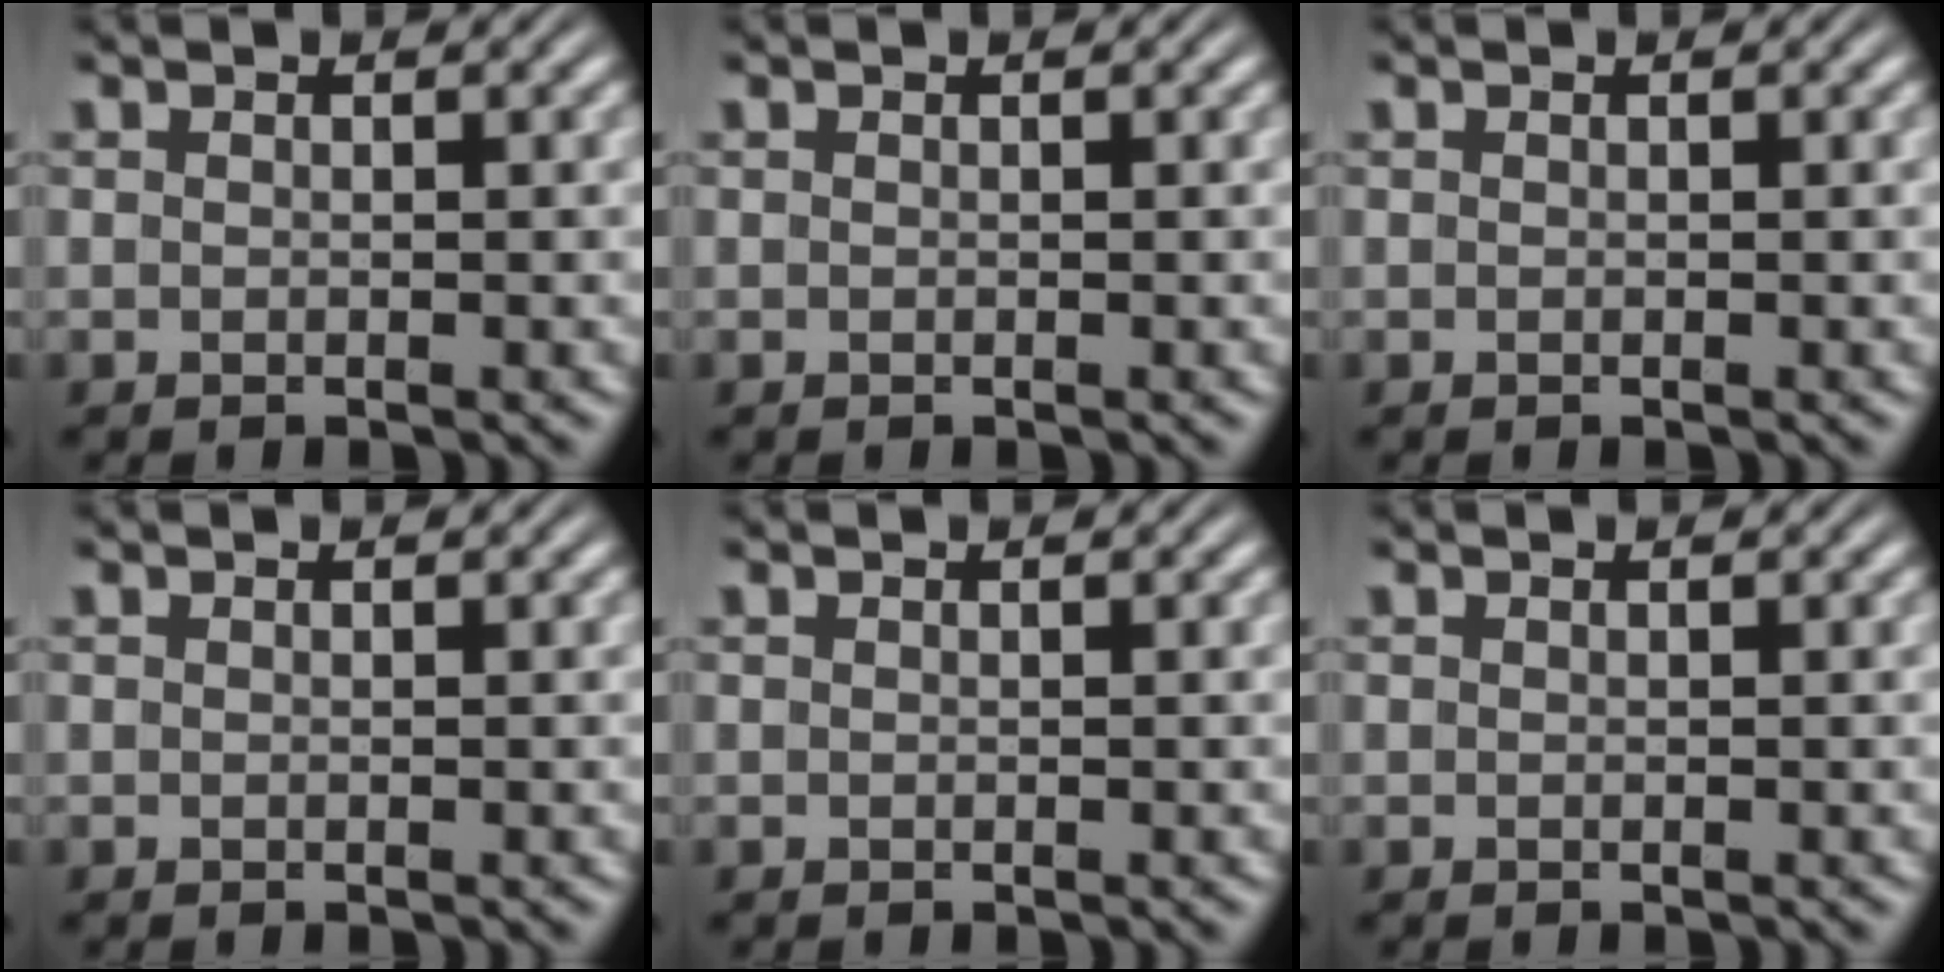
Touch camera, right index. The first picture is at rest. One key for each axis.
{"total": 0.0}
{"total": 0.0}
{"total": 0.0}
{"total": 0.0}
{"total": 0.0}